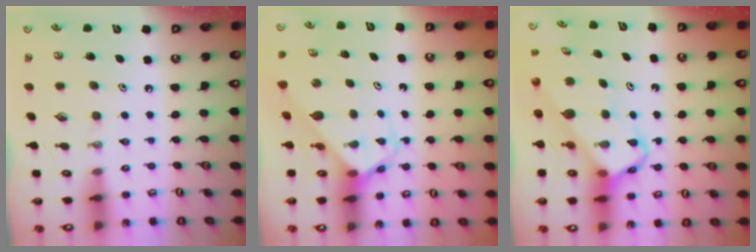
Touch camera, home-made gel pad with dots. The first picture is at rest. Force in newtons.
{"total": 3.3, "press": 3.3, "slide": 0.1}
{"total": 4.5, "press": 4.5, "slide": 0.3}